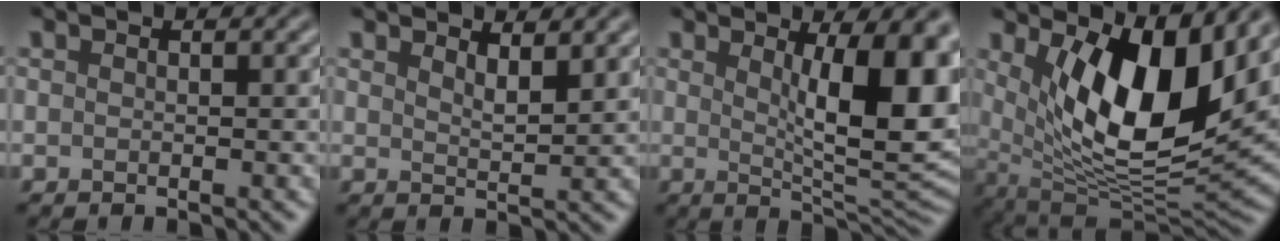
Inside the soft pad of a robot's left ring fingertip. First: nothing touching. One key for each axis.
{"total": 2.4, "fx": 1.9, "fy": 0.5, "fz": 1.2, "tx": -0.012, "ty": -0.001, "tz": 0.032}
{"total": 11.3, "fx": 2.1, "fy": 3.5, "fz": 10.6, "tx": -0.119, "ty": -0.008, "tz": 0.034}
{"total": 11.4, "fx": 3.7, "fy": 4.6, "fz": 9.7, "tx": -0.157, "ty": -0.028, "tz": 0.070}